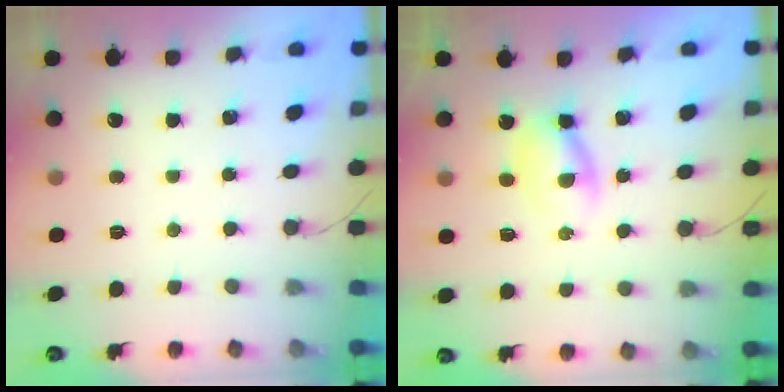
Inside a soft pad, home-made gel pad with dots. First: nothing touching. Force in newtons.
{"total": 2.8, "press": 2.5, "slide": 1.2}